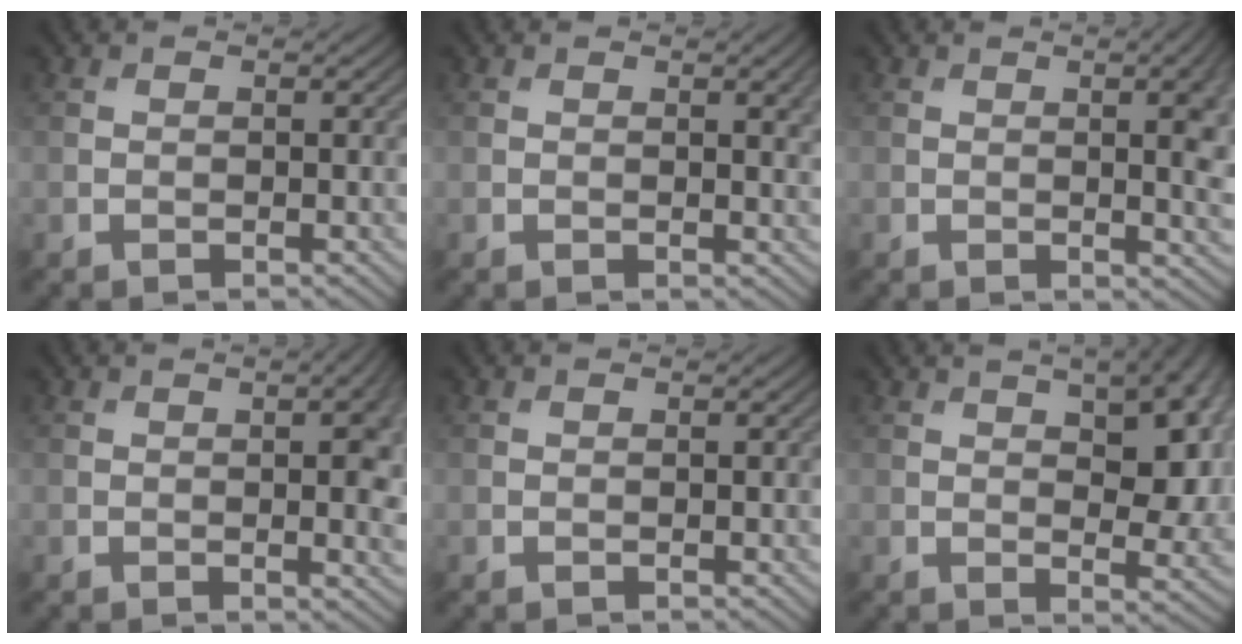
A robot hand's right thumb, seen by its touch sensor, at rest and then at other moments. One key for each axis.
{"total": 1.7, "fx": 0.7, "fy": 0.4, "fz": 1.5, "tx": -0.017, "ty": -0.002, "tz": 0.011}
{"total": 6.6, "fx": 0.7, "fy": 2.2, "fz": 6.2, "tx": -0.072, "ty": 0.001, "tz": 0.014}
{"total": 5.7, "fx": 0.3, "fy": 1.9, "fz": 5.3, "tx": -0.069, "ty": -0.004, "tz": 0.012}
{"total": 0.0}
{"total": 12.3, "fx": 3.2, "fy": 6.2, "fz": 10.1, "tx": -0.128, "ty": 0.014, "tz": 0.046}